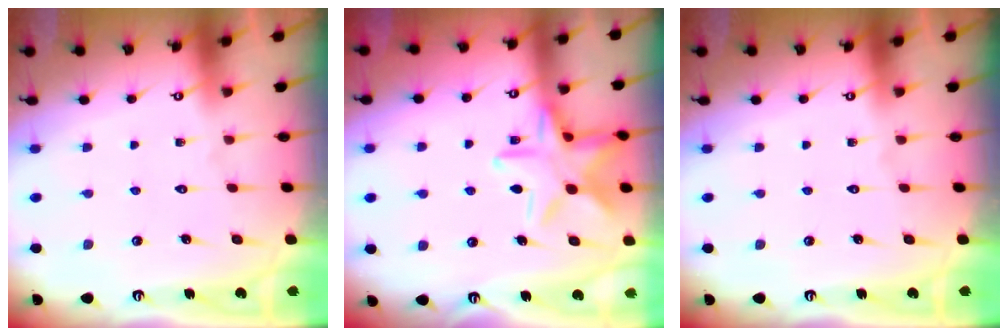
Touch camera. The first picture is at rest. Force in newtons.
{"total": 15.2, "press": 15.2, "slide": 1.0}
{"total": 0.0}